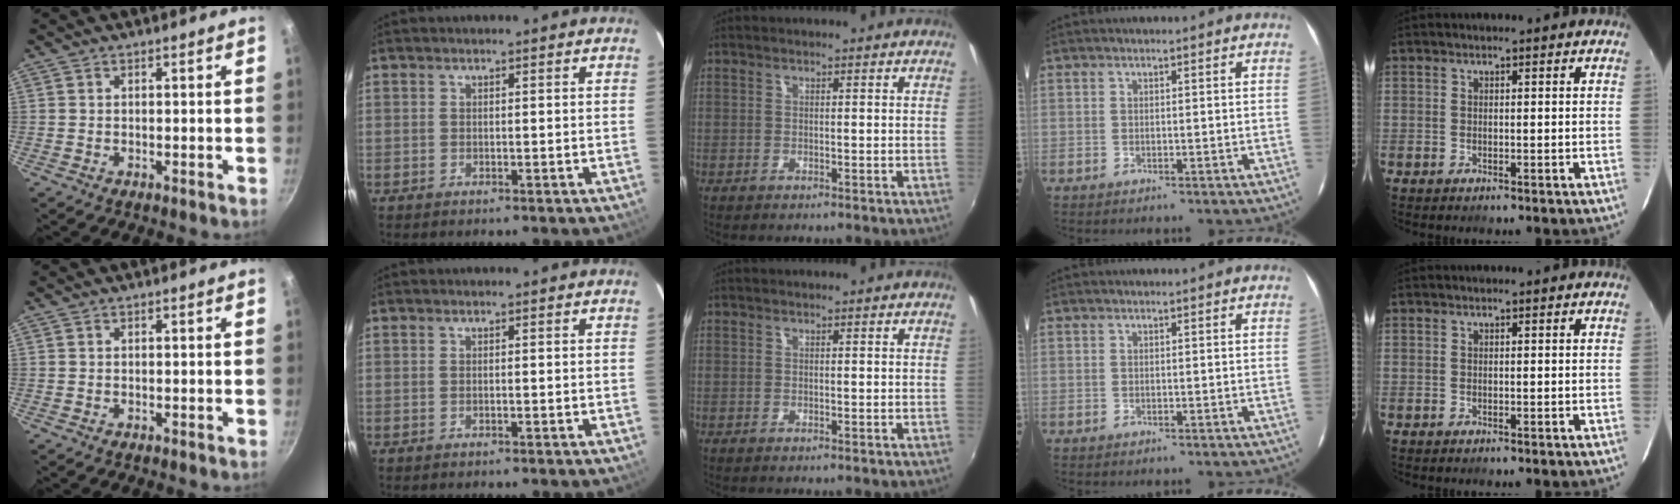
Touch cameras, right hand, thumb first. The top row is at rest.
{}